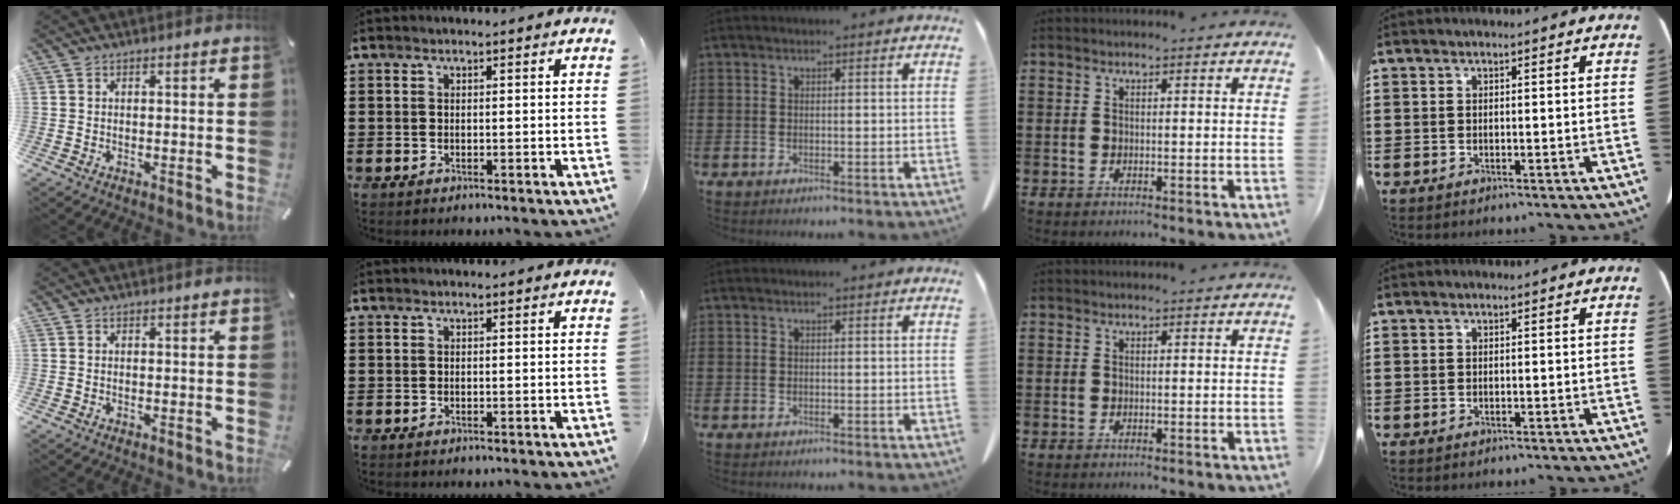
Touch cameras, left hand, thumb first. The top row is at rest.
{}